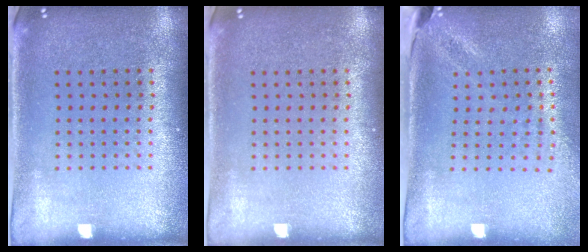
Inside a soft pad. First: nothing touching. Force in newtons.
{"total": 0.0}
{"total": 2.0, "press": 1.6, "slide": 1.2}